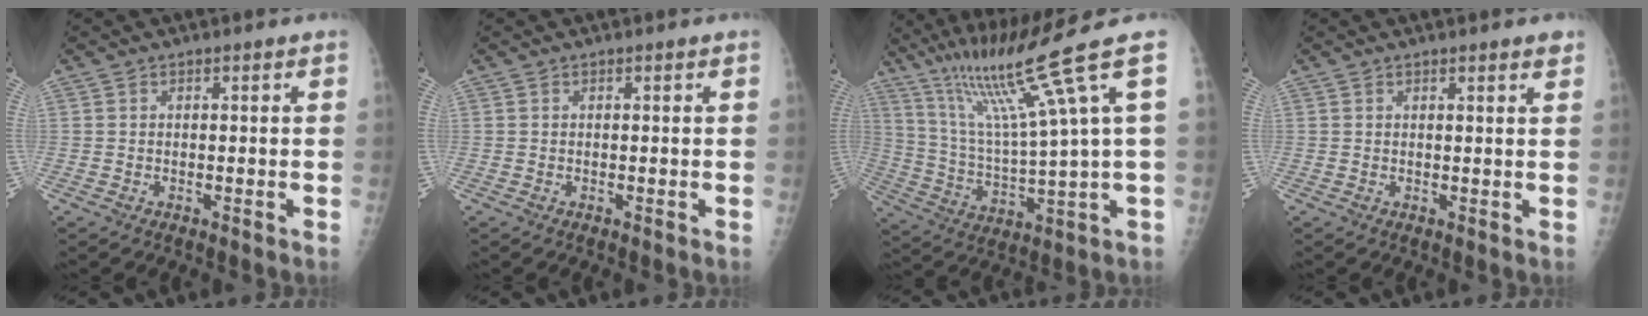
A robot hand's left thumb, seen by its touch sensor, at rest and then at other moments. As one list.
[{"total": 0.0}, {"total": 16.7, "force": [9.2, -0.9, 14.0], "torque": [-0.237, -0.034, 0.169]}, {"total": 1.9, "force": [1.4, 0.1, 1.3], "torque": [-0.015, -0.005, 0.018]}]